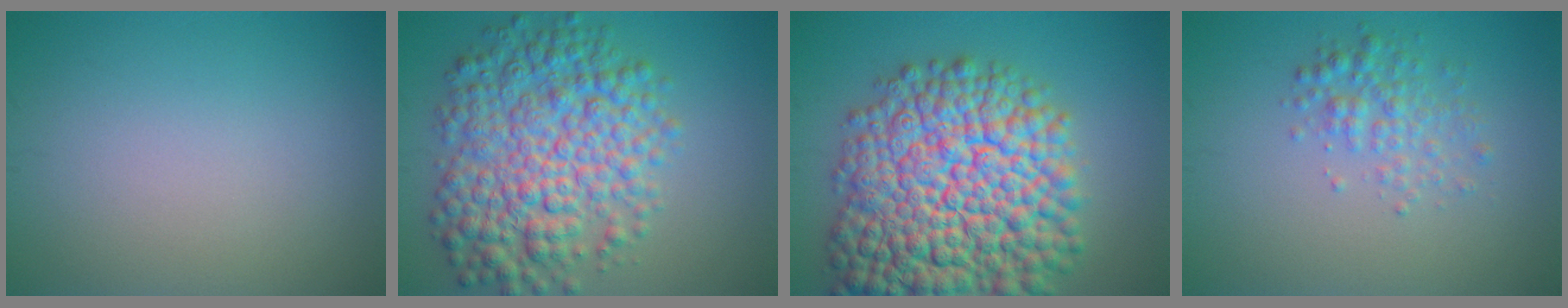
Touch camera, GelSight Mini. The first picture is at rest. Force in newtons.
{"total": 9.1, "press": 9.1, "slide": 0.1}
{"total": 17.0, "press": 17.0, "slide": 0.7}
{"total": 2.5, "press": 2.5, "slide": 0.1}